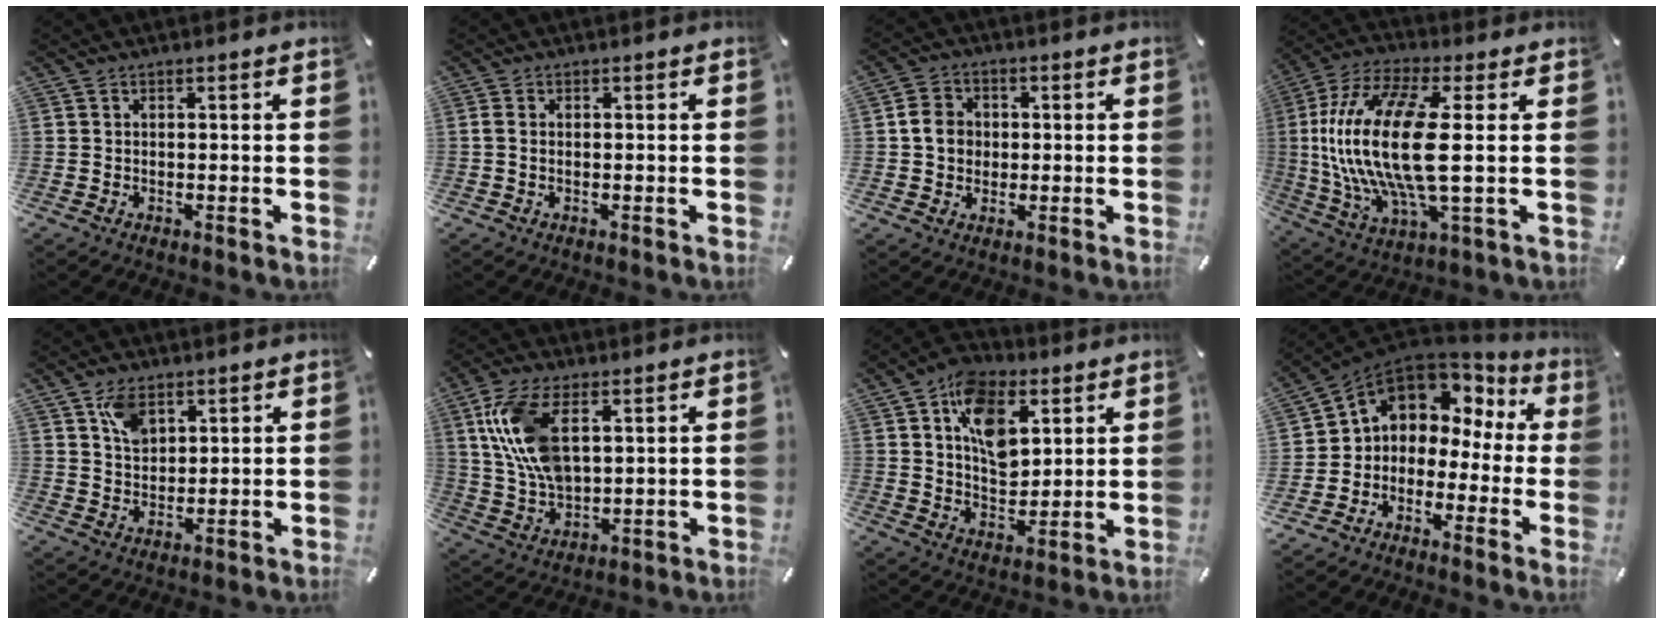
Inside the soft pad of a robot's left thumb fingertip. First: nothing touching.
{"total": 1.1, "force": [0.0, 0.5, 1.0], "torque": [-0.019, 0.002, -0.002]}
{"total": 5.9, "force": [0.2, 5.5, 2.2], "torque": [-0.033, 0.012, 0.004]}
{"total": 20.2, "force": [1.1, 6.9, 19.0], "torque": [-0.417, -0.021, 0.011]}
{"total": 6.1, "force": [3.6, 3.9, 3.0], "torque": [-0.044, -0.005, 0.065]}
{"total": 13.3, "force": [4.6, 7.6, 9.9], "torque": [-0.240, -0.004, 0.080]}
{"total": 13.6, "force": [5.5, 9.4, 8.2], "torque": [-0.127, -0.007, 0.101]}
{"total": 6.1, "force": [2.3, 5.4, 1.6], "torque": [-0.049, -0.025, 0.042]}